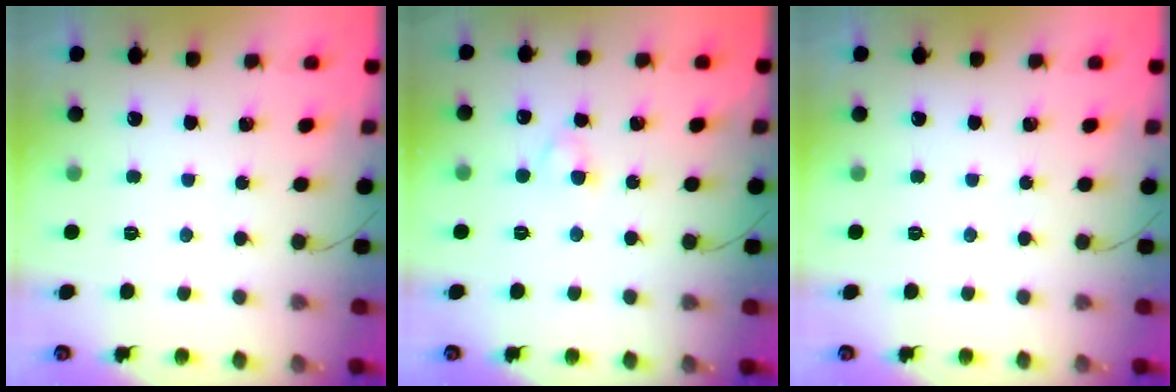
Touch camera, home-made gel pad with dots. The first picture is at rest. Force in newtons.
{"total": 3.0, "press": 2.7, "slide": 1.2}
{"total": 0.0}